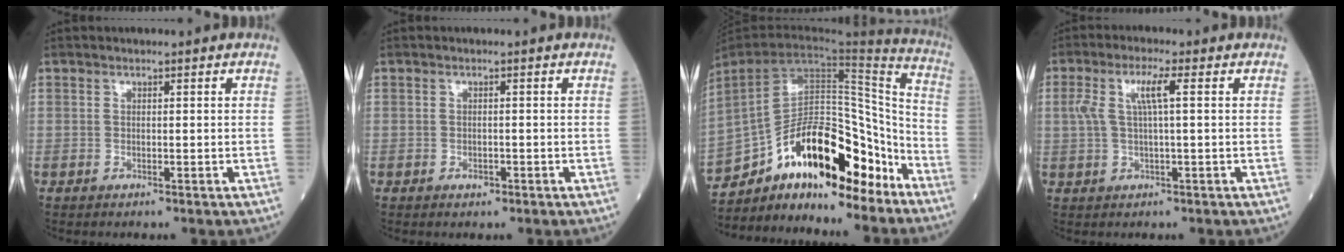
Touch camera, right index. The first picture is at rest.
{"total": 0.8, "force": [-0.4, 0.4, 0.6], "torque": [-0.009, 0.000, -0.004]}
{"total": 22.5, "force": [-16.3, 7.1, 13.8], "torque": [-0.240, 0.022, -0.265]}
{"total": 4.8, "force": [1.2, 0.4, 4.6], "torque": [-0.099, 0.016, 0.027]}